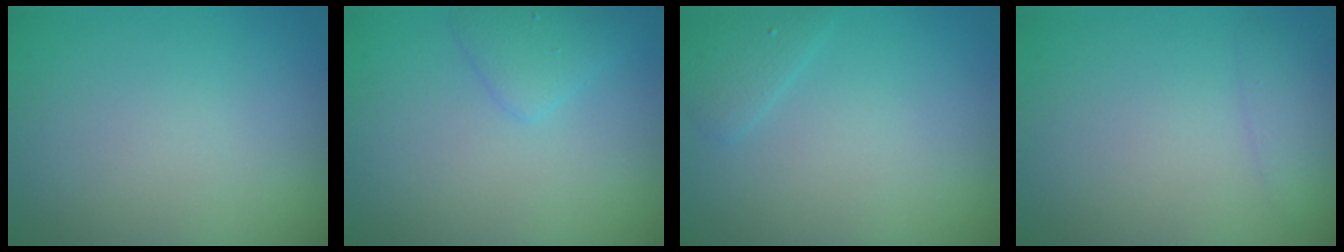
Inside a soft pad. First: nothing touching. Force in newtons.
{"total": 1.8, "press": 1.8, "slide": 0.1}
{"total": 1.4, "press": 1.4, "slide": 0.1}
{"total": 1.3, "press": 1.3, "slide": 0.0}